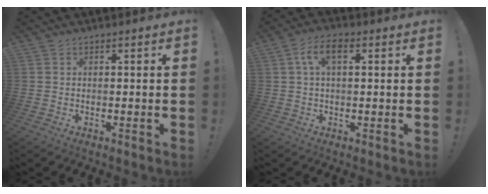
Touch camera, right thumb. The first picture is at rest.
{"total": 6.7, "force": [2.0, 3.3, 5.4], "torque": [-0.101, 0.012, 0.038]}